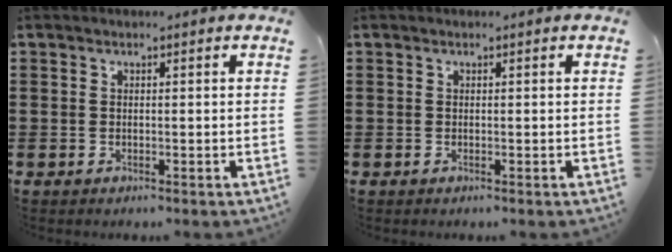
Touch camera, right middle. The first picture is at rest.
{"total": 0.0}